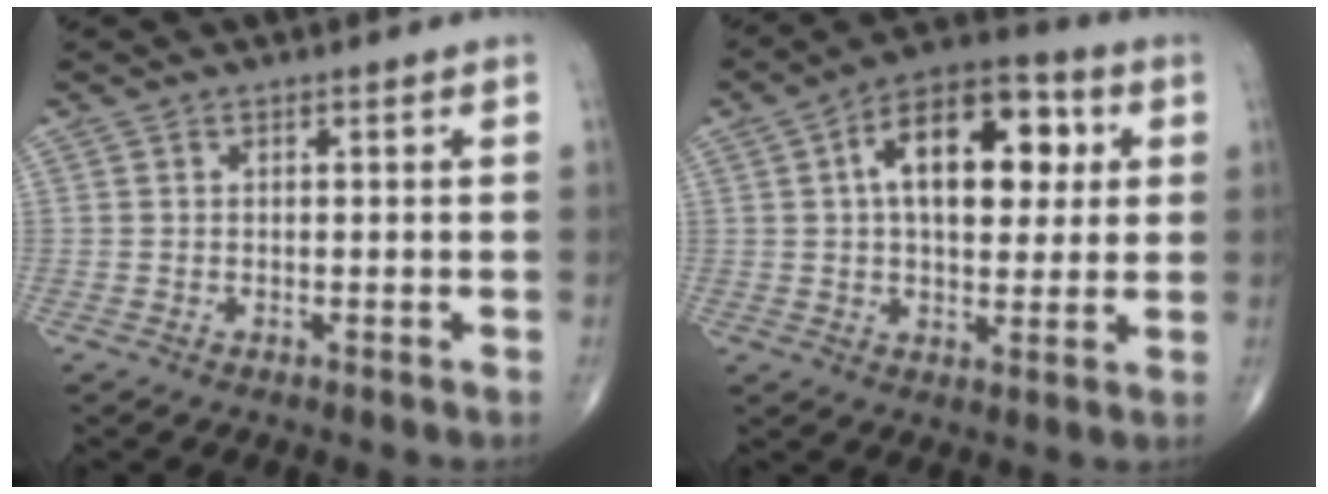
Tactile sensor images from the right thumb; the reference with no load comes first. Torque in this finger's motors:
{"motor_torque": [0.40, 0.55, 0.32, -0.04, 0.18]}